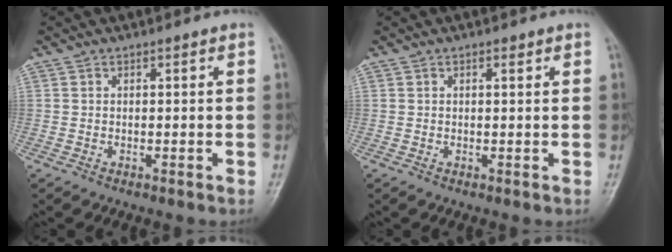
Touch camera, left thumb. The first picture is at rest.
{"total": 1.0, "force": [0.5, 0.4, 0.7], "torque": [-0.011, 0.000, 0.007]}